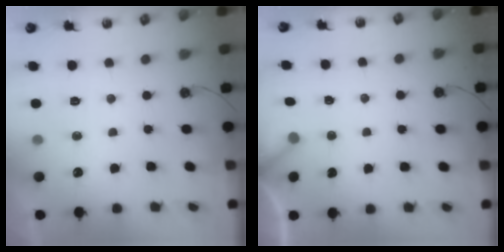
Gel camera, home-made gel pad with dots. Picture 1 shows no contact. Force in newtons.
{"total": 3.8, "press": 3.8, "slide": 0.2}